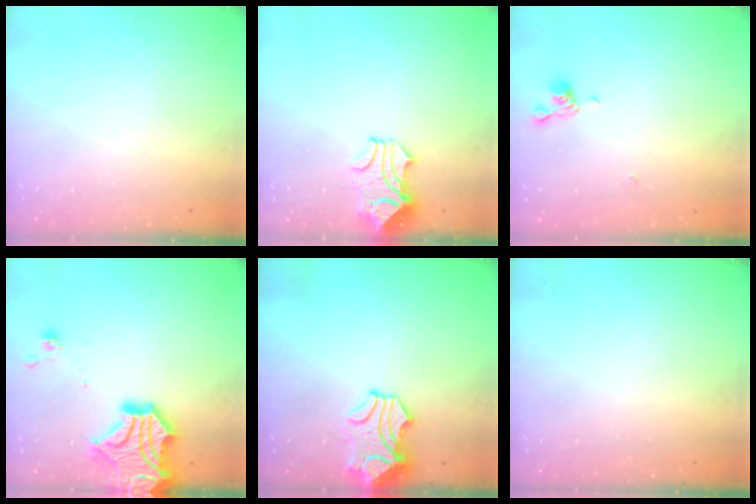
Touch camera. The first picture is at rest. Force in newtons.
{"total": 1.9, "press": 1.4, "slide": 1.2}
{"total": 2.9, "press": 2.8, "slide": 0.5}
{"total": 10.2, "press": 9.9, "slide": 2.6}
{"total": 2.1, "press": 1.6, "slide": 1.4}
{"total": 0.0}